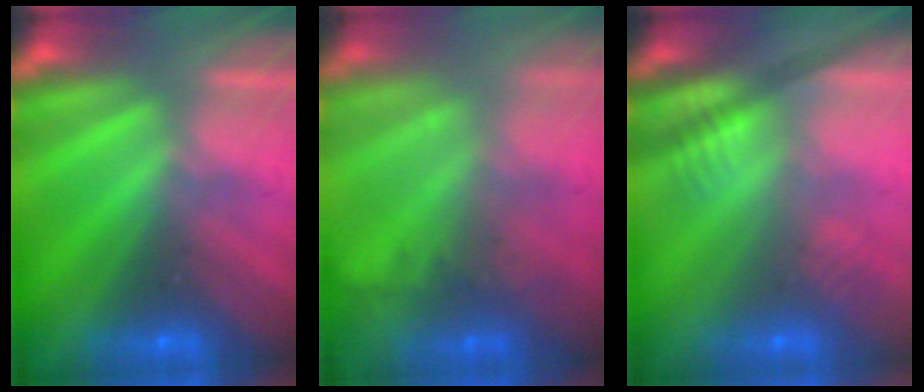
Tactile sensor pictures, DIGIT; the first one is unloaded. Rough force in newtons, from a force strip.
{"total": 9.0}
{"total": 2.5}